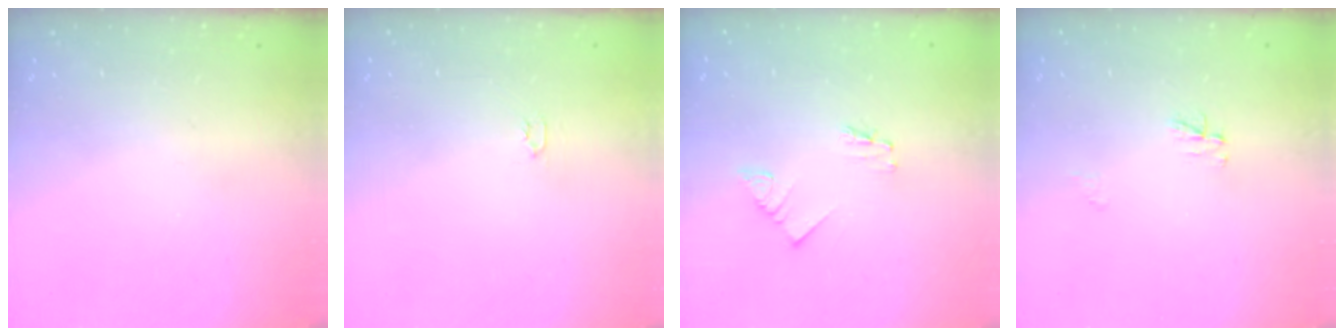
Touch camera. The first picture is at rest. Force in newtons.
{"total": 2.0, "press": 2.0, "slide": 0.3}
{"total": 1.2, "press": 1.2, "slide": 0.1}
{"total": 3.0, "press": 3.0, "slide": 0.4}